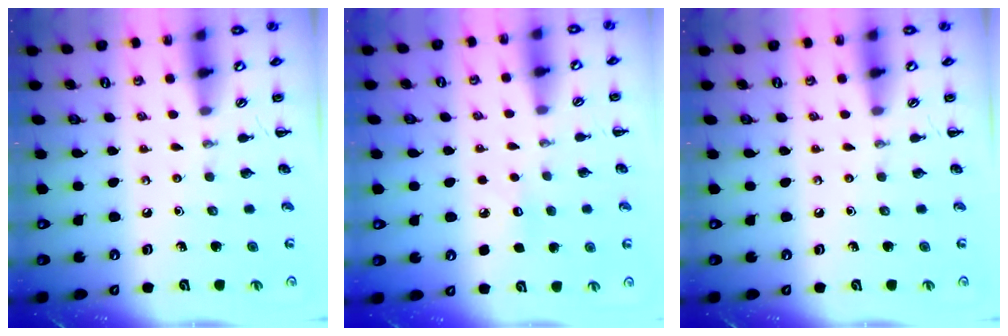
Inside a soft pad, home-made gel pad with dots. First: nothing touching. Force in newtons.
{"total": 5.9, "press": 5.7, "slide": 1.5}
{"total": 0.0}